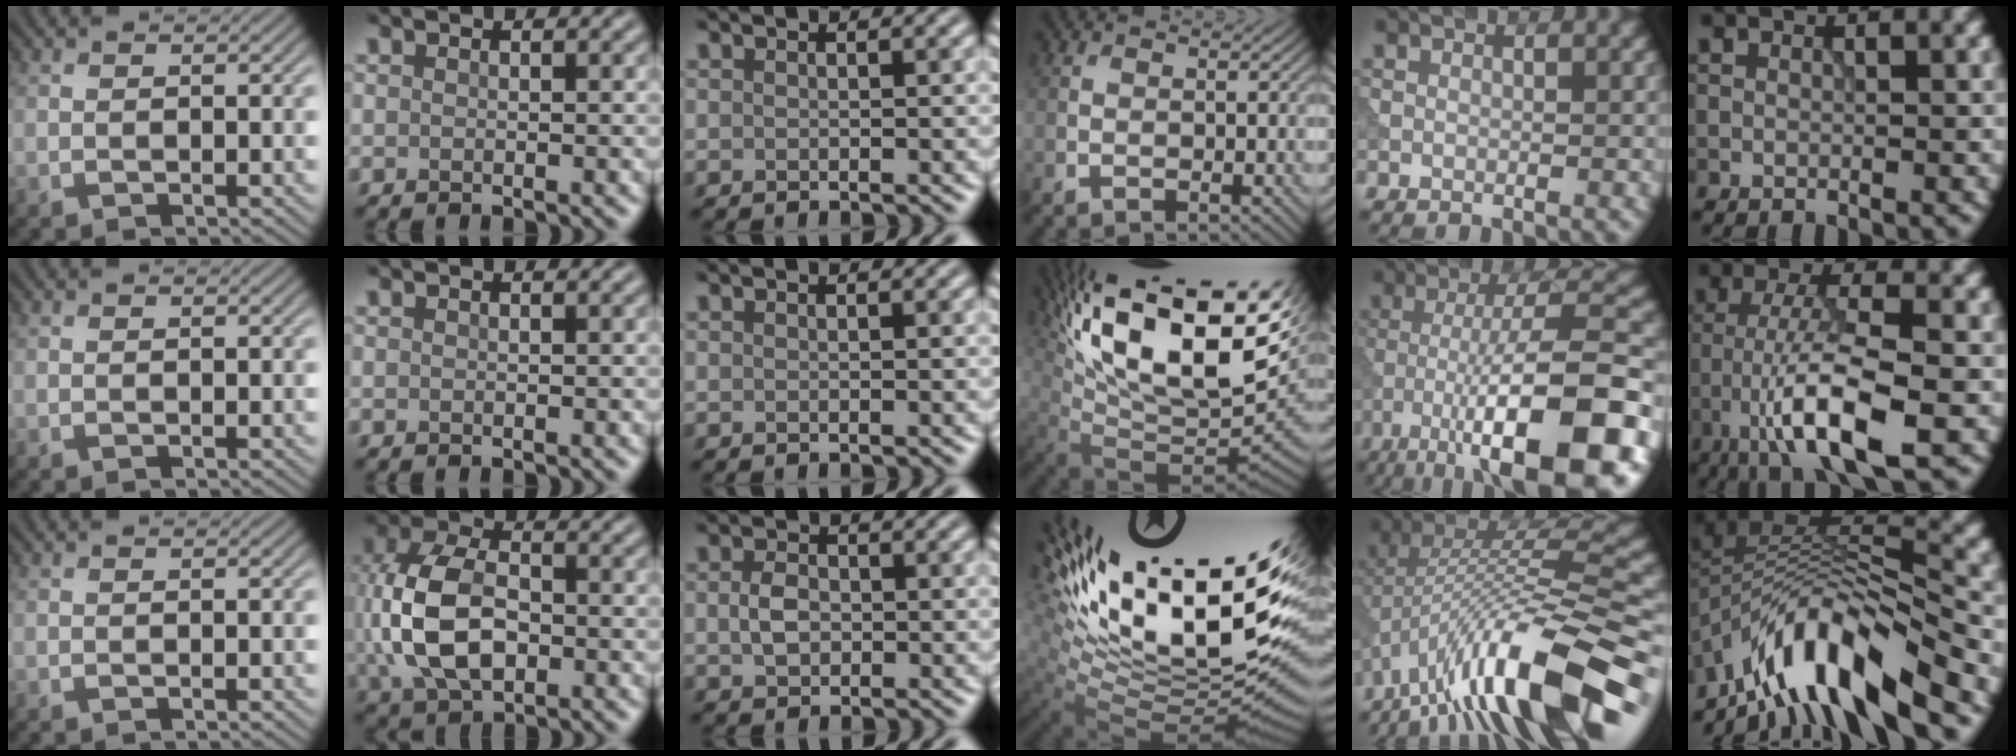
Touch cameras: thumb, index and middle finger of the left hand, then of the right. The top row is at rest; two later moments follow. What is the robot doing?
{"motion": "dispense", "object": "syringe"}